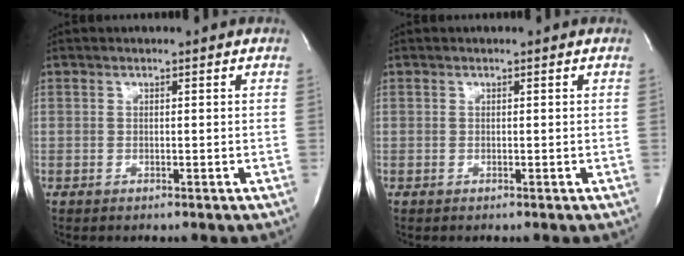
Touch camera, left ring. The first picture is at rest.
{"total": 0.0}